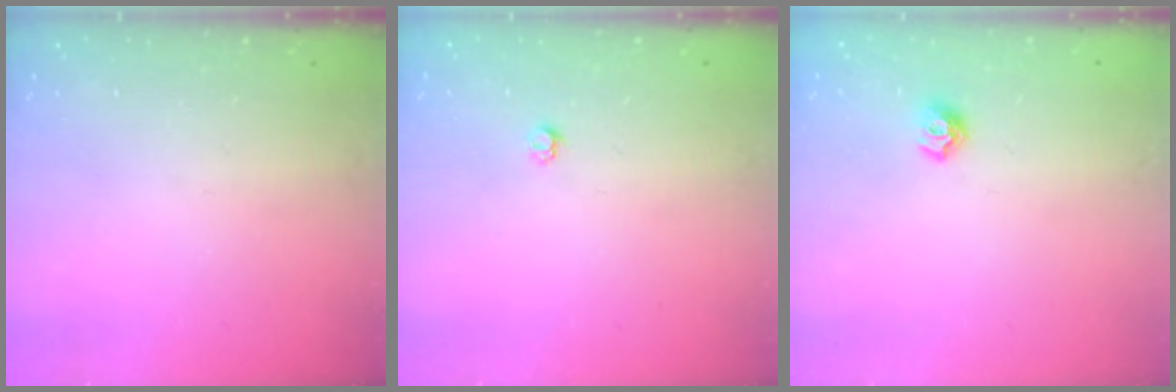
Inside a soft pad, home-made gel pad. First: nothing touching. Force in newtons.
{"total": 3.2, "press": 3.2, "slide": 0.3}
{"total": 7.2, "press": 7.1, "slide": 0.7}